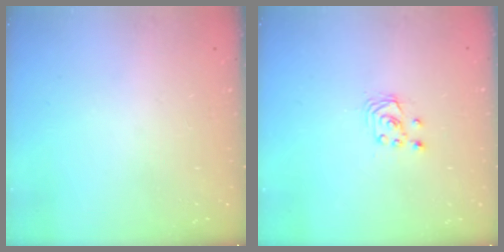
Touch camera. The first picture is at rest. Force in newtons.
{"total": 2.5, "press": 2.5, "slide": 0.3}